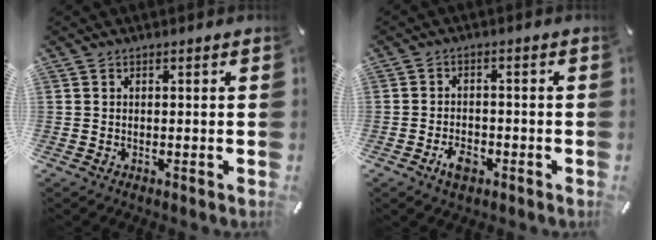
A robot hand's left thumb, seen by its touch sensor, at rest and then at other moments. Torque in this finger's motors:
{"motor_torque": [-0.01, 0.02, 0.00, 0.01, 0.02]}